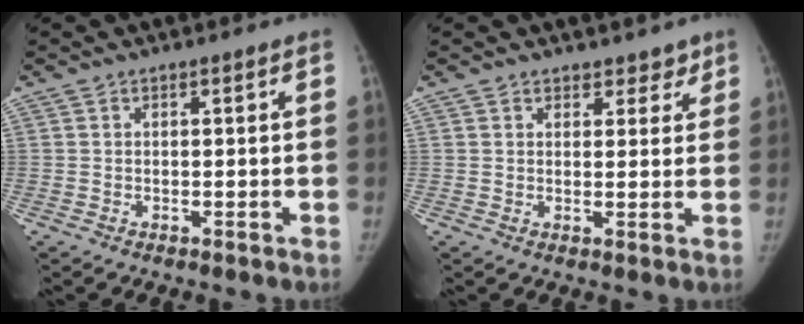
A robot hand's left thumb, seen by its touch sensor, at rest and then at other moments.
{"total": 3.3, "force": [2.5, 2.1, 0.5], "torque": [0.028, -0.013, 0.029]}